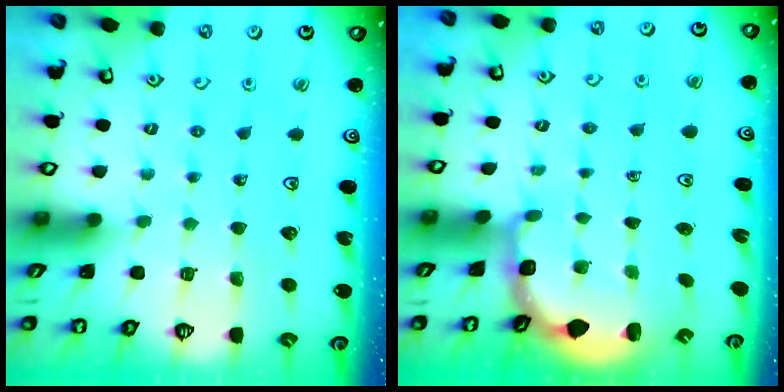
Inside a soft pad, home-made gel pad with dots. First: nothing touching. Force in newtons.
{"total": 2.9, "press": 2.5, "slide": 1.4}